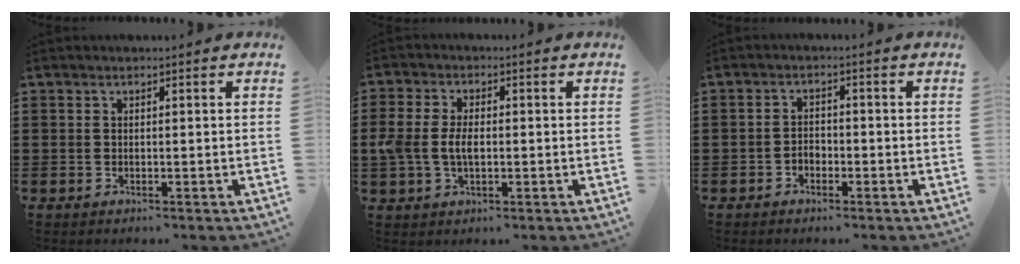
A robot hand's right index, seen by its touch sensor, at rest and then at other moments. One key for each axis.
{"total": 4.8, "fx": -0.4, "fy": 2.8, "fz": 3.9, "tx": -0.104, "ty": -0.003, "tz": -0.016}
{"total": 1.8, "fx": -1.1, "fy": 1.1, "fz": 0.8, "tx": -0.018, "ty": 0.003, "tz": -0.023}